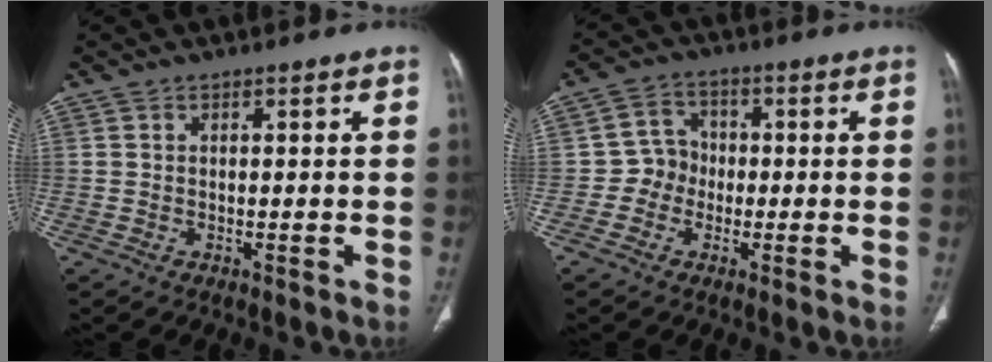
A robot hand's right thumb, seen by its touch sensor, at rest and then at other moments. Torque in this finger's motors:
{"motor_torque": [-0.10, 0.24, -0.09, 0.04, 0.04]}